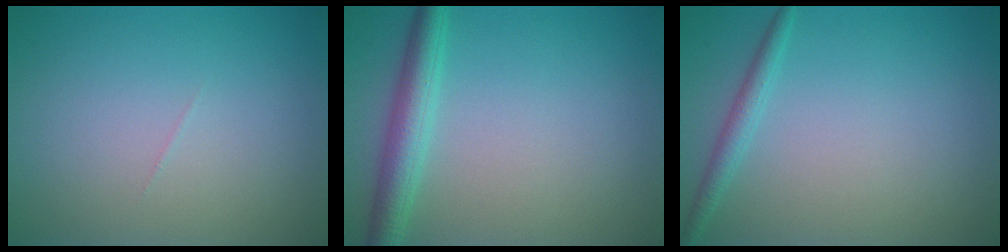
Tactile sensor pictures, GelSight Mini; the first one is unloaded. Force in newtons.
{"total": 3.5, "press": 3.5, "slide": 0.1}
{"total": 1.6, "press": 1.6, "slide": 0.1}